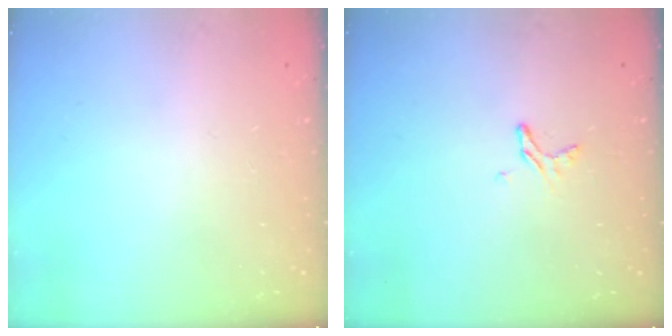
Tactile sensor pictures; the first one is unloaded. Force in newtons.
{"total": 4.8, "press": 4.8, "slide": 0.4}